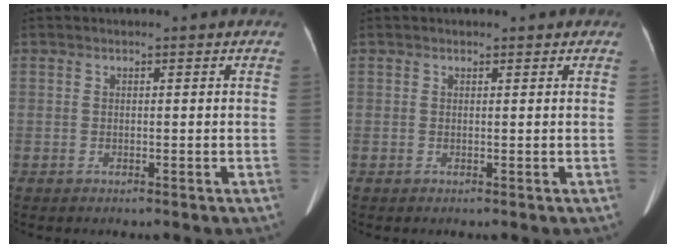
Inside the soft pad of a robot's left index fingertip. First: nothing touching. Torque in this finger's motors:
{"motor_torque": [0.05, -0.17, 0.08, 0.02]}